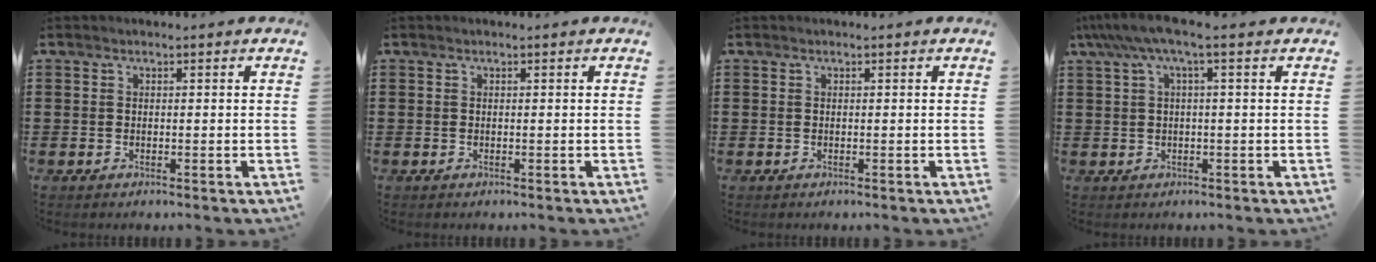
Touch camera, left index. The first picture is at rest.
{"total": 0.0}
{"total": 0.0}
{"total": 3.8, "force": [0.6, 0.3, 3.8], "torque": [-0.079, -0.001, 0.004]}